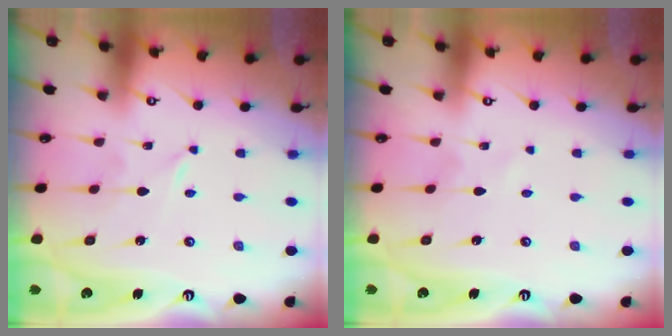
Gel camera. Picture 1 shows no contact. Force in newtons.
{"total": 1.1, "press": 1.1, "slide": 0.2}